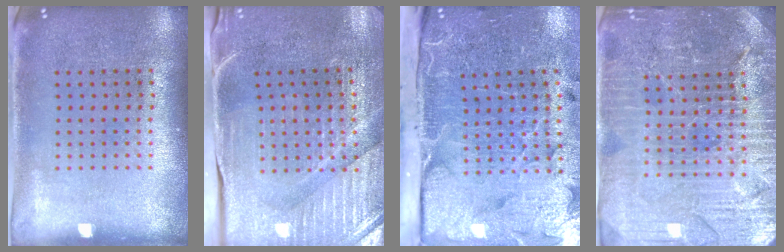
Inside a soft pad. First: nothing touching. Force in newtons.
{"total": 3.8, "press": 3.8, "slide": 0.7}
{"total": 5.2, "press": 4.0, "slide": 3.3}
{"total": 4.9, "press": 4.6, "slide": 1.7}